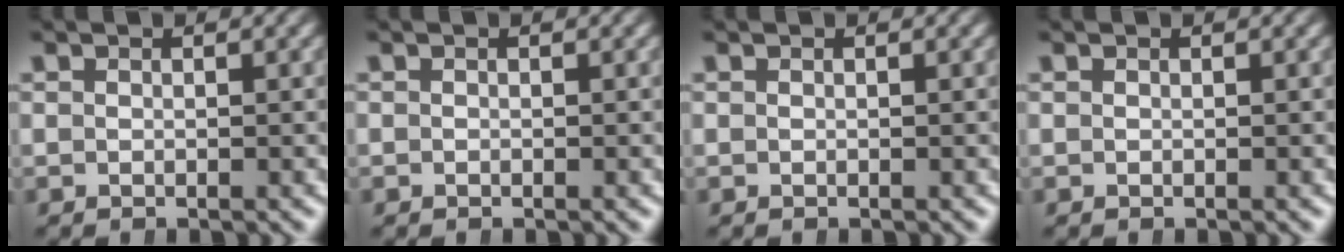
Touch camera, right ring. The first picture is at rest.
{"total": 0.0}
{"total": 0.0}
{"total": 0.0}